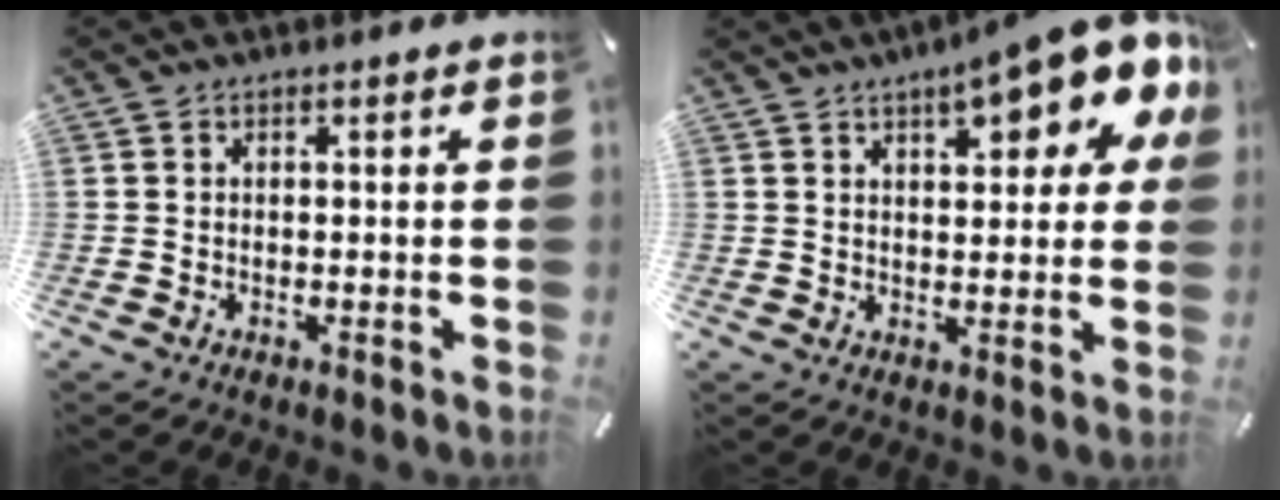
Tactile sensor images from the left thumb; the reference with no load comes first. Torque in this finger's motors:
{"motor_torque": [2.58, 2.43, 1.98, -0.79, 0.15]}